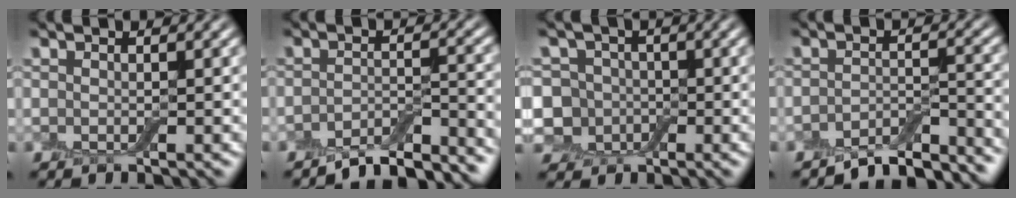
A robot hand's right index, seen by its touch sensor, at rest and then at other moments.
{"total": 6.5, "force": [-5.7, 1.3, 2.8], "torque": [-0.040, -0.002, -0.087]}
{"total": 4.9, "force": [-0.7, 4.5, 1.8], "torque": [-0.017, 0.011, -0.048]}
{"total": 5.9, "force": [-5.4, 1.2, 2.3], "torque": [-0.034, -0.002, -0.081]}